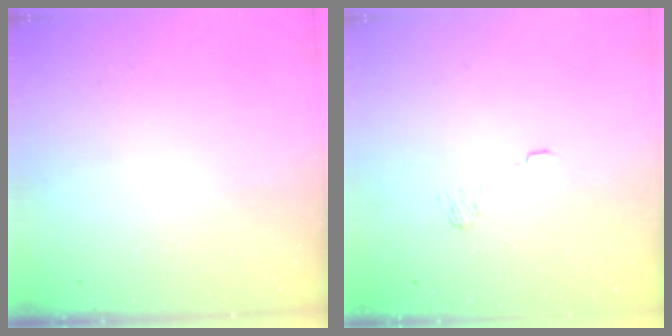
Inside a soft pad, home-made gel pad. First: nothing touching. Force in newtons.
{"total": 2.3, "press": 1.8, "slide": 1.3}